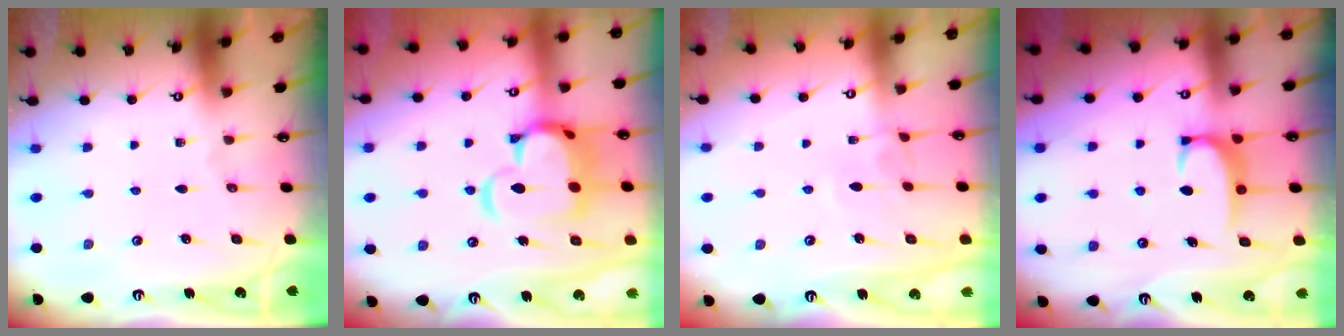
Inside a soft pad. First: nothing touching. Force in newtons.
{"total": 8.6, "press": 8.4, "slide": 1.7}
{"total": 2.8, "press": 2.8, "slide": 0.3}
{"total": 2.8, "press": 2.7, "slide": 0.4}